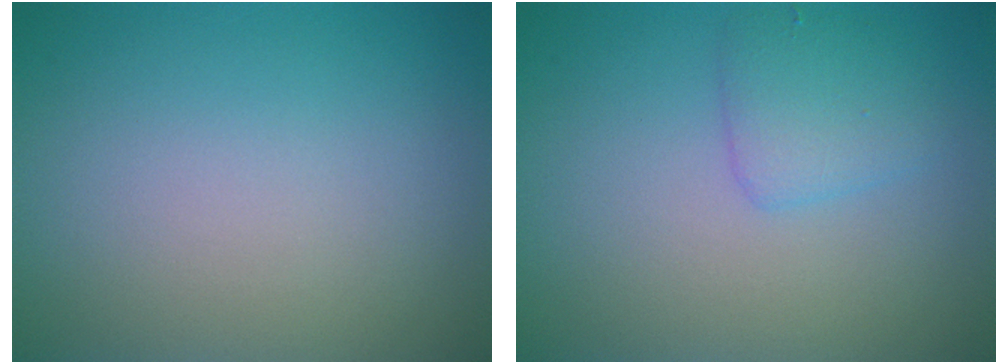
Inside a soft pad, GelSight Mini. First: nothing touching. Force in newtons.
{"total": 2.2, "press": 2.2, "slide": 0.2}